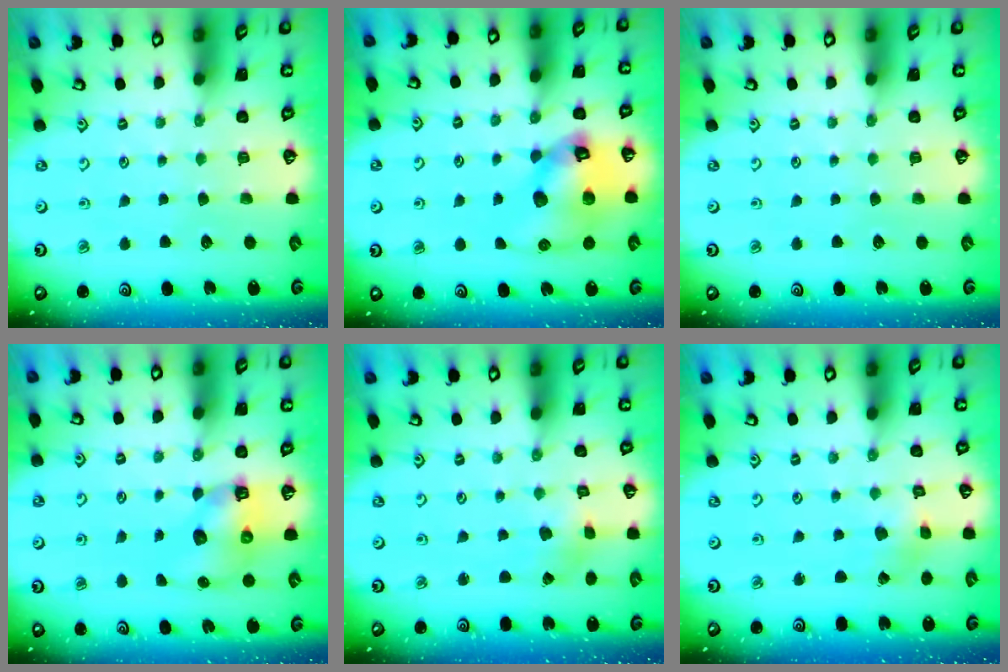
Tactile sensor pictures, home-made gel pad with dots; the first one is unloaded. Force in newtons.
{"total": 14.5, "press": 14.4, "slide": 1.9}
{"total": 0.0}
{"total": 6.9, "press": 6.8, "slide": 1.0}
{"total": 1.1, "press": 1.0, "slide": 0.4}
{"total": 1.4, "press": 1.4, "slide": 0.1}